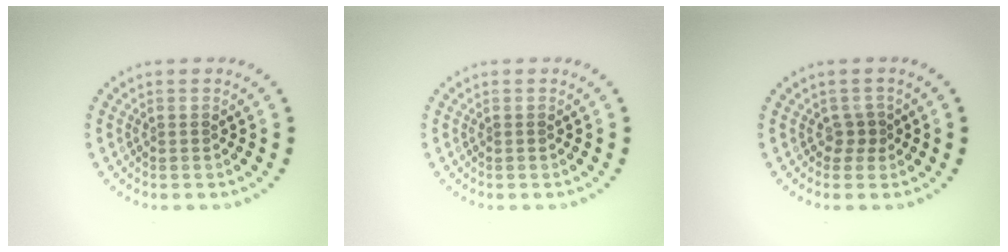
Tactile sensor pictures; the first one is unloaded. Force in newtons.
{"total": 0.0}
{"total": 1.2, "press": 0.9, "slide": 0.8}